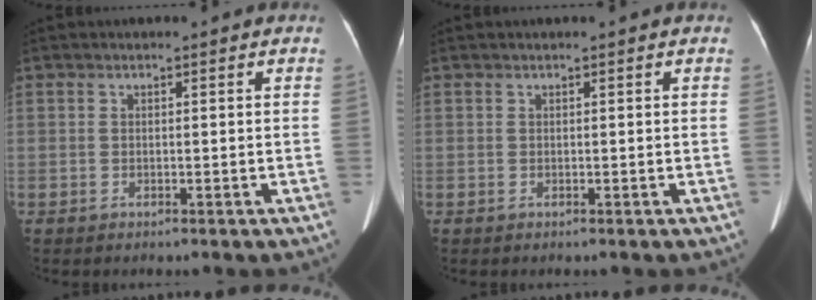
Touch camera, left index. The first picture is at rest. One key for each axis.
{"total": 0.0}